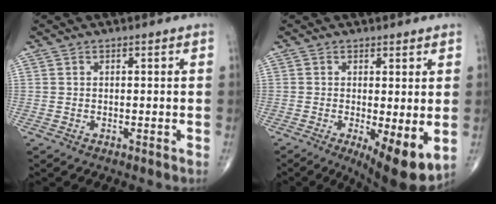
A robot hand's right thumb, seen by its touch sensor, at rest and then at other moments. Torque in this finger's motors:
{"motor_torque": [-0.12, 0.57, 0.14, -0.21, 0.04]}